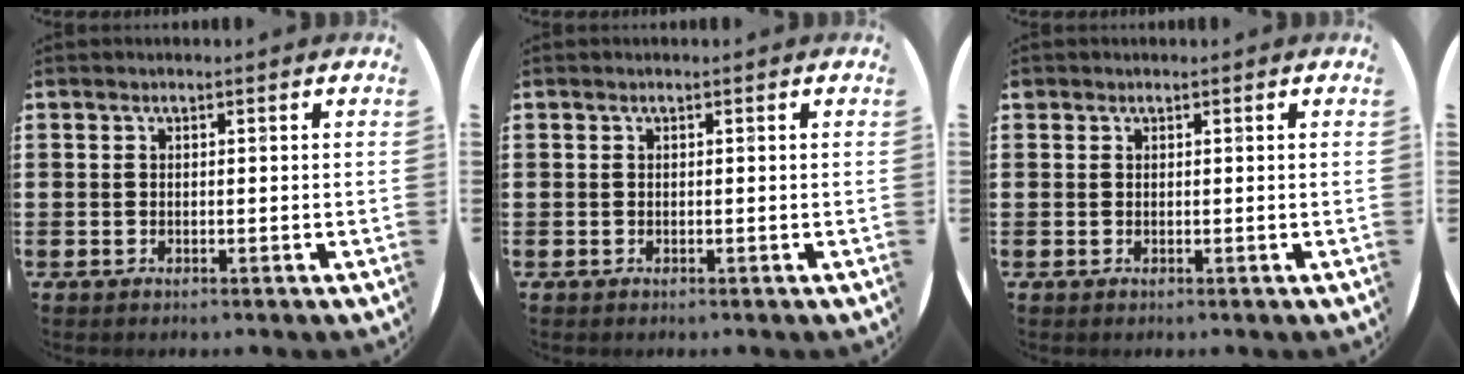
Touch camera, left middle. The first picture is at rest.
{"total": 0.0}
{"total": 0.0}